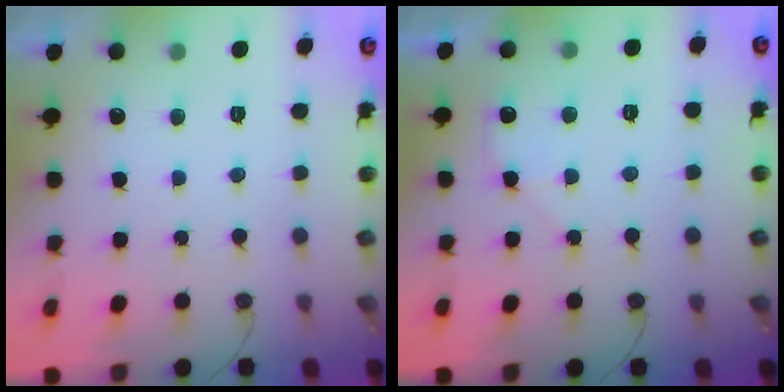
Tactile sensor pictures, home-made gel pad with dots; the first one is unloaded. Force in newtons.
{"total": 6.7, "press": 6.6, "slide": 0.8}